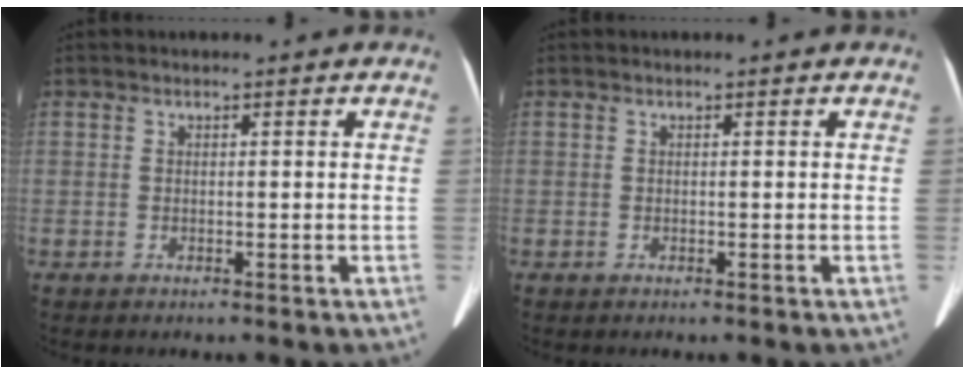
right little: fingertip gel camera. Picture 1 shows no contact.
{"total": 0.0}